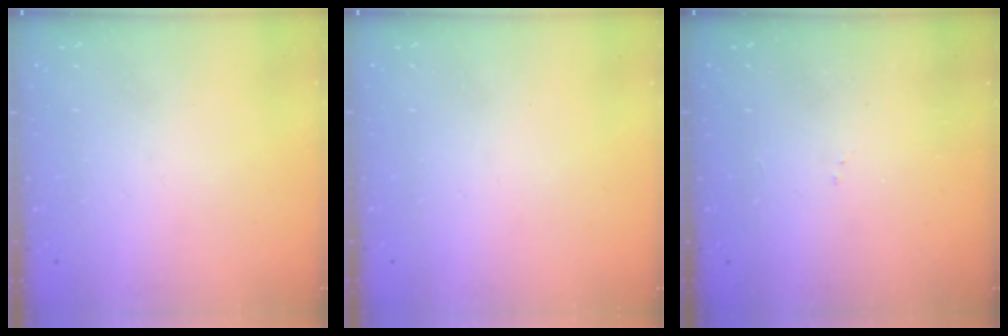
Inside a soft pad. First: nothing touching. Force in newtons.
{"total": 0.0}
{"total": 7.1, "press": 7.0, "slide": 0.8}